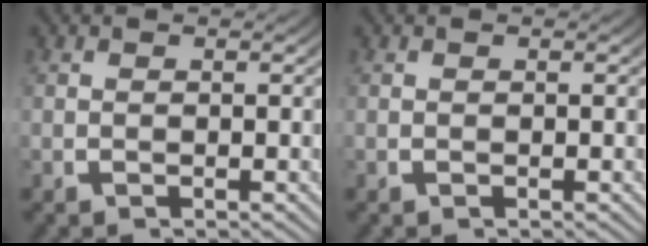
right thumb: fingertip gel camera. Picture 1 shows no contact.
{"total": 0.0}